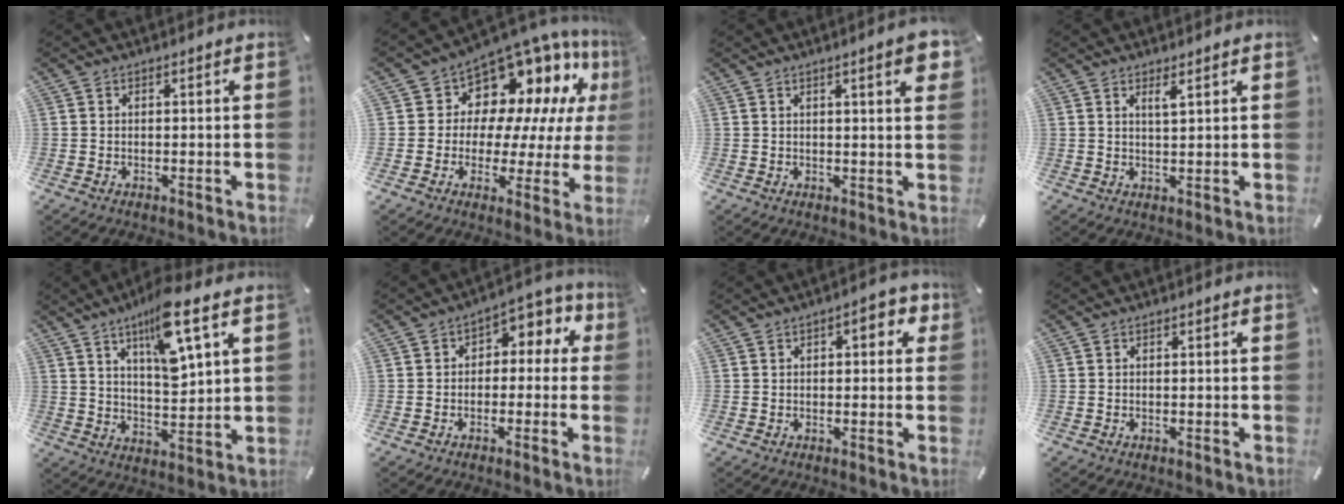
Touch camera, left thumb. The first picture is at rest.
{"total": 12.7, "force": [8.9, 8.2, 3.9], "torque": [-0.060, -0.093, 0.154]}
{"total": 5.1, "force": [2.2, 1.0, 4.5], "torque": [-0.063, -0.007, 0.033]}
{"total": 2.3, "force": [1.7, 0.2, 1.5], "torque": [-0.023, -0.004, 0.028]}
{"total": 12.9, "force": [7.7, 3.6, 9.7], "torque": [-0.154, -0.038, 0.128]}
{"total": 5.9, "force": [-0.1, 4.6, 3.7], "torque": [-0.049, 0.008, -0.009]}
{"total": 5.1, "force": [1.5, 2.9, 3.9], "torque": [-0.047, 0.001, 0.016]}
{"total": 0.0}